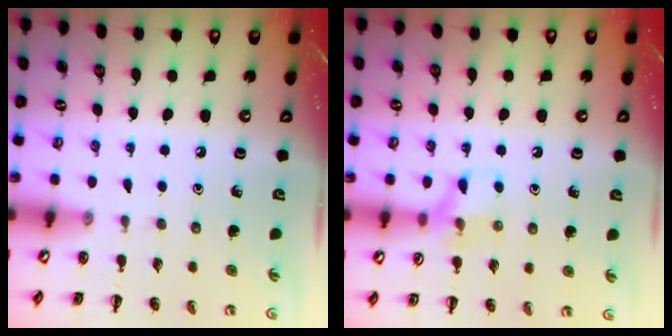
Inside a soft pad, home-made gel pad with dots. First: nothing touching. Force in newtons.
{"total": 7.9, "press": 7.9, "slide": 0.7}